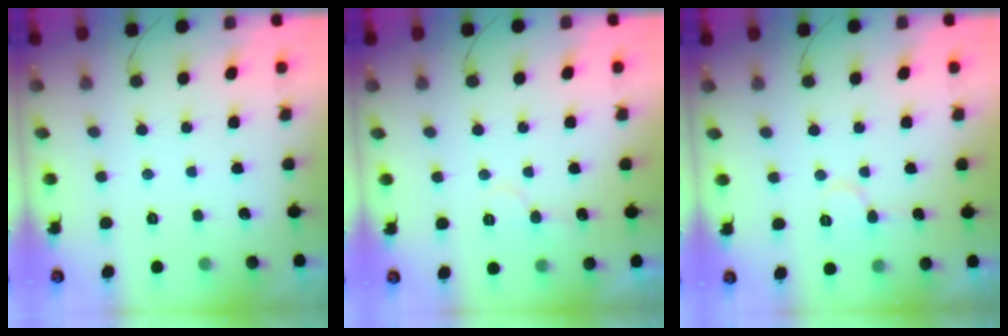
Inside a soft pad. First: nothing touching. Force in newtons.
{"total": 5.1, "press": 5.1, "slide": 0.5}
{"total": 7.0, "press": 7.0, "slide": 0.3}